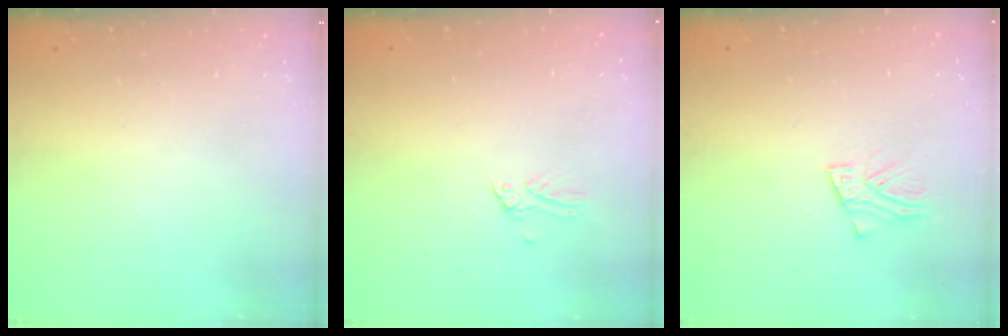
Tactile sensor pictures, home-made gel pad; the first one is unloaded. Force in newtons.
{"total": 0.0}
{"total": 3.7, "press": 3.7, "slide": 0.2}